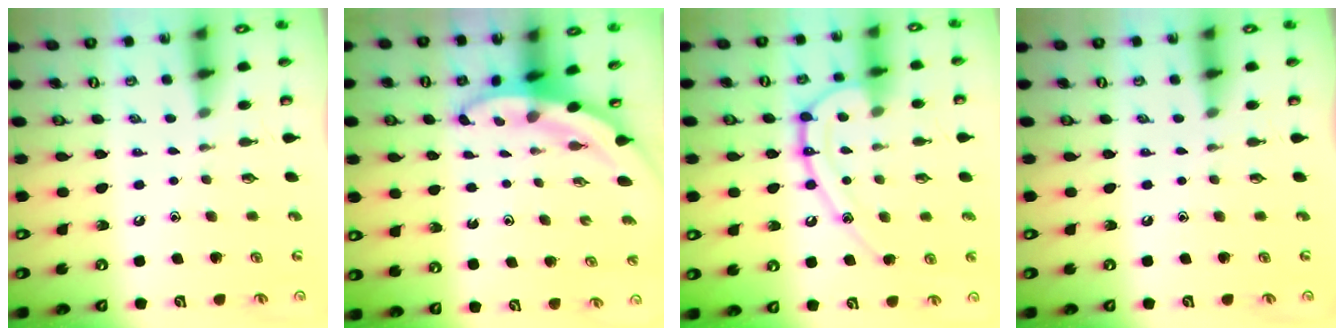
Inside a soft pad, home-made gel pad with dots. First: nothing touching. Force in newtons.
{"total": 3.3, "press": 3.3, "slide": 0.3}
{"total": 14.9, "press": 14.8, "slide": 1.4}
{"total": 0.0}